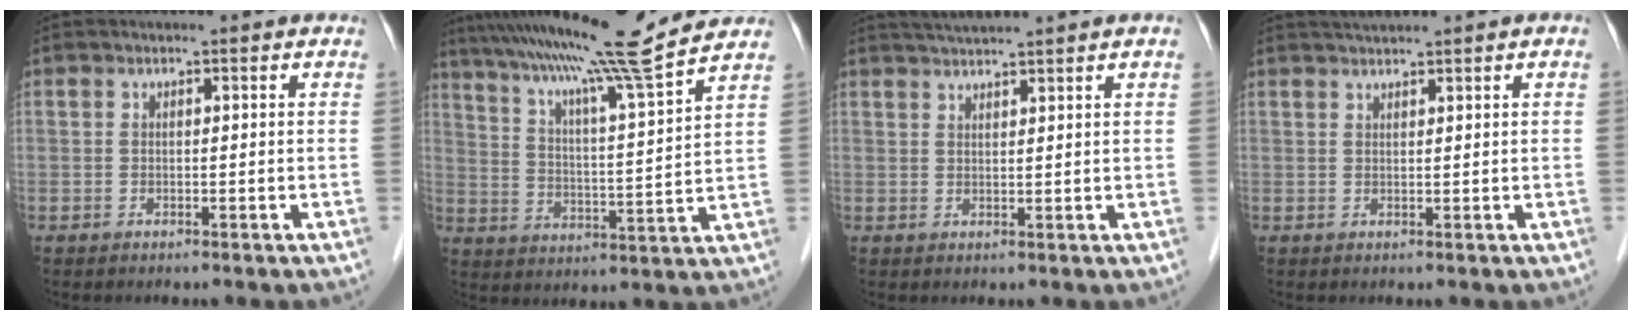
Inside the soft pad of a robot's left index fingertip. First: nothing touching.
{"total": 15.6, "force": [13.6, -2.4, 7.2], "torque": [-0.130, -0.015, 0.209]}
{"total": 3.8, "force": [3.4, -1.1, 1.4], "torque": [-0.023, 0.015, 0.064]}
{"total": 2.1, "force": [1.8, -0.5, 1.0], "torque": [-0.018, 0.013, 0.037]}